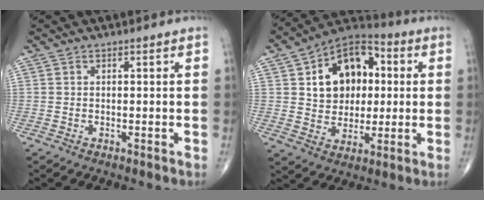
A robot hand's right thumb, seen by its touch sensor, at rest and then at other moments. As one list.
[{"total": 16.1, "force": [3.2, 11.8, 10.4], "torque": [-0.115, 0.013, 0.047]}]